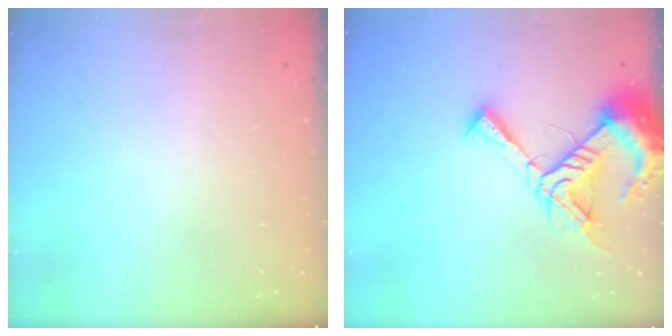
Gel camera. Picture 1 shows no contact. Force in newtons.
{"total": 11.6, "press": 11.5, "slide": 1.3}